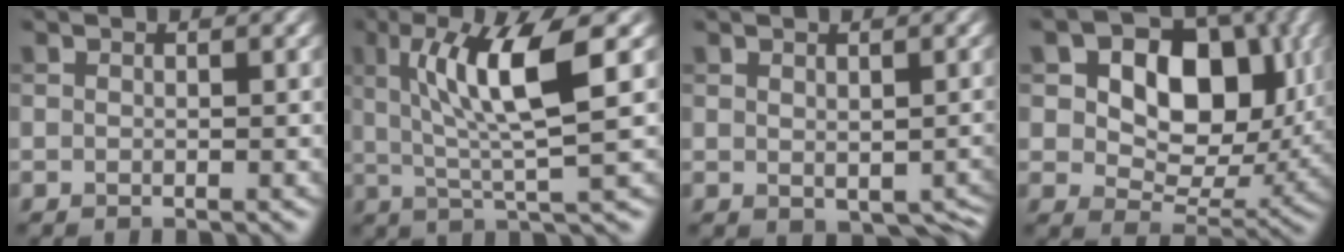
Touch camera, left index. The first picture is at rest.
{"total": 8.1, "force": [2.0, 1.5, 7.7], "torque": [-0.128, 0.005, 0.034]}
{"total": 2.8, "force": [-0.3, 1.8, 2.2], "torque": [-0.033, -0.014, 0.010]}
{"total": 10.3, "force": [2.9, 7.0, 7.0], "torque": [-0.104, -0.002, 0.037]}